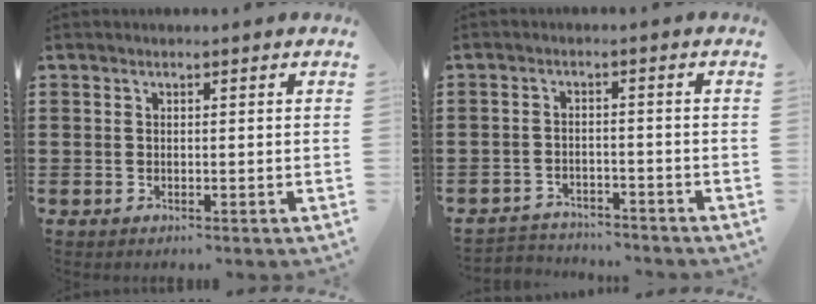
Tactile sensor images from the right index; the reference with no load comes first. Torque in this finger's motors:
{"motor_torque": [-0.37, -1.40, -0.14, -0.07]}